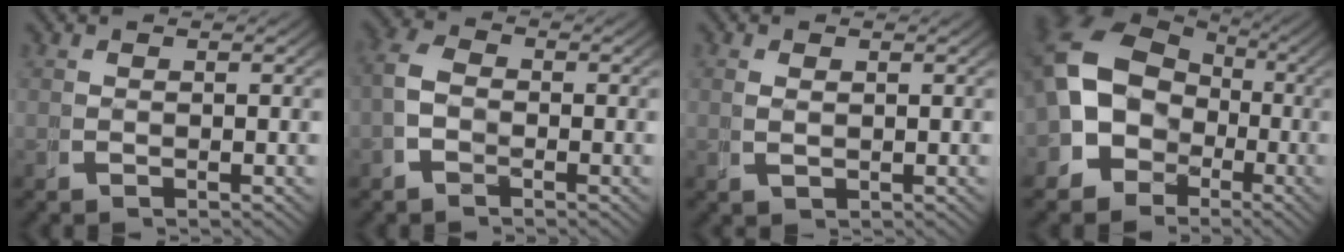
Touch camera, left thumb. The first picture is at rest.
{"total": 3.1, "force": [-0.6, 2.3, 1.9], "torque": [-0.045, -0.002, -0.018]}
{"total": 0.6, "force": [0.4, 0.3, 0.4], "torque": [-0.008, -0.003, 0.014]}
{"total": 10.3, "force": [-0.3, 8.6, 5.6], "torque": [-0.127, -0.027, -0.003]}